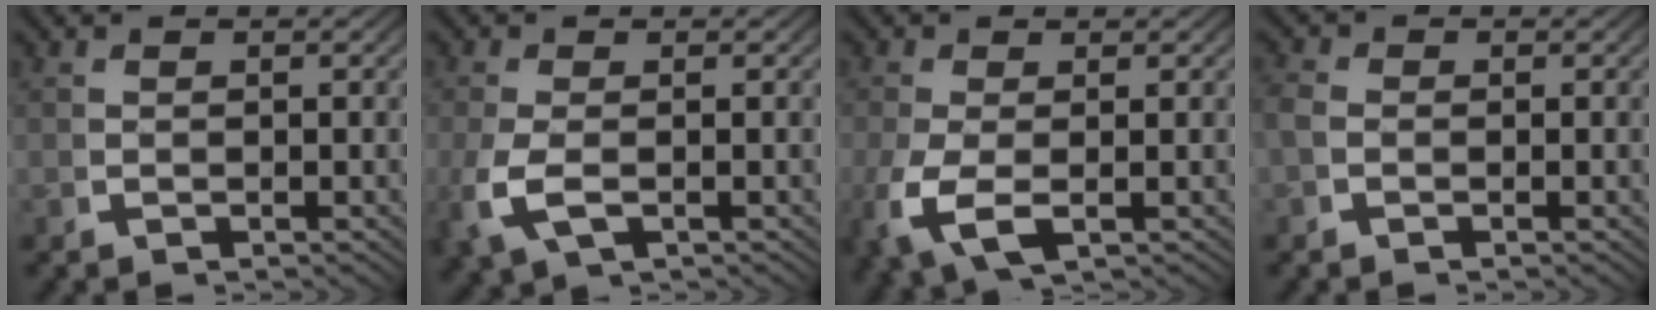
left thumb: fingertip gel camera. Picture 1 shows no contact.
{"total": 3.7, "force": [-1.0, 2.1, 2.9], "torque": [-0.092, -0.016, -0.005]}
{"total": 4.8, "force": [-1.1, 2.6, 3.9], "torque": [-0.116, -0.026, -0.004]}
{"total": 1.4, "force": [-0.3, 1.2, 0.7], "torque": [-0.019, -0.001, -0.007]}